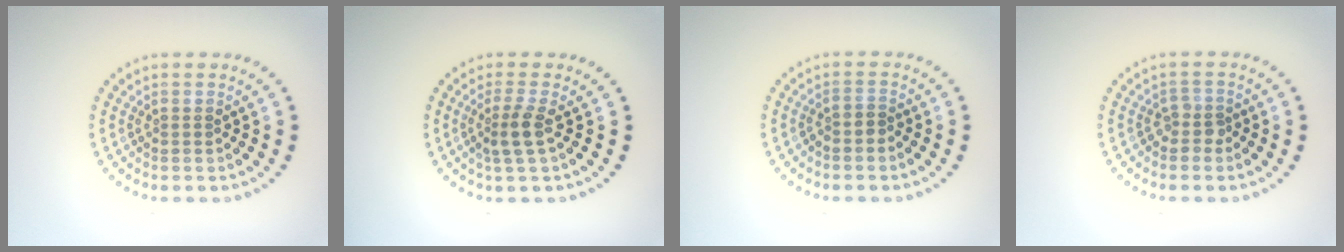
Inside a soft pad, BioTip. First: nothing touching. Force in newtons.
{"total": 2.2, "press": 1.8, "slide": 1.3}
{"total": 1.1, "press": 0.7, "slide": 0.8}
{"total": 1.4, "press": 1.1, "slide": 0.9}